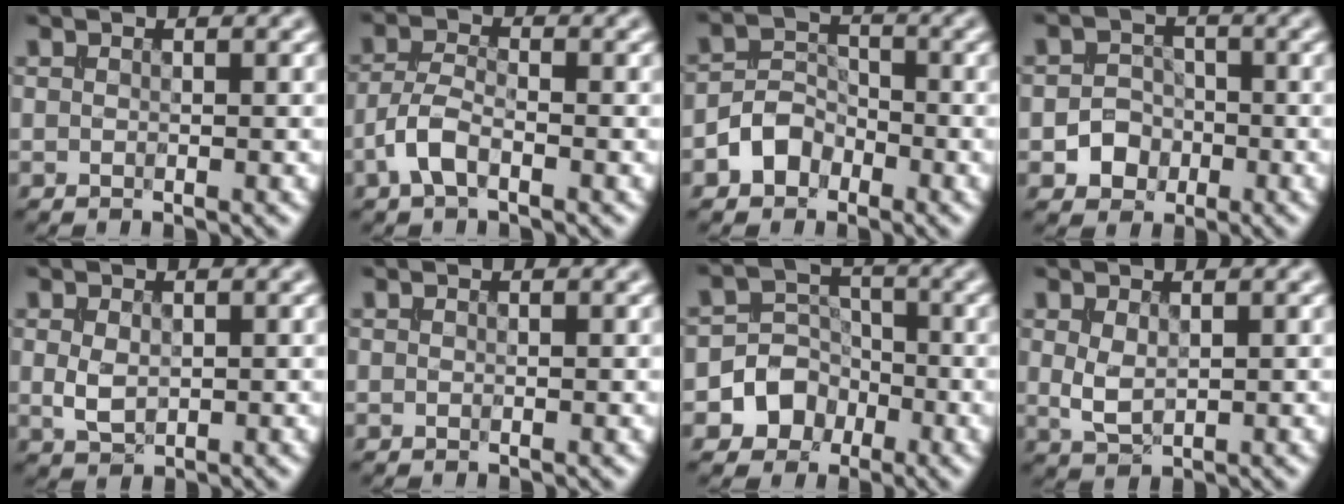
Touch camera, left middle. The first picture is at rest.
{"total": 2.8, "force": [-1.5, 1.2, 2.0], "torque": [-0.043, 0.005, -0.040]}
{"total": 3.0, "force": [-1.7, 2.2, 1.0], "torque": [-0.010, 0.009, -0.037]}
{"total": 2.7, "force": [-0.9, 2.3, 0.9], "torque": [-0.004, 0.004, -0.018]}
{"total": 2.1, "force": [0.2, 1.4, 1.5], "torque": [-0.031, -0.002, 0.006]}
{"total": 0.0}
{"total": 4.8, "force": [-2.0, 4.2, 1.0], "torque": [0.015, 0.006, -0.058]}
{"total": 2.2, "force": [0.5, 1.3, 1.7], "torque": [-0.039, -0.002, 0.016]}